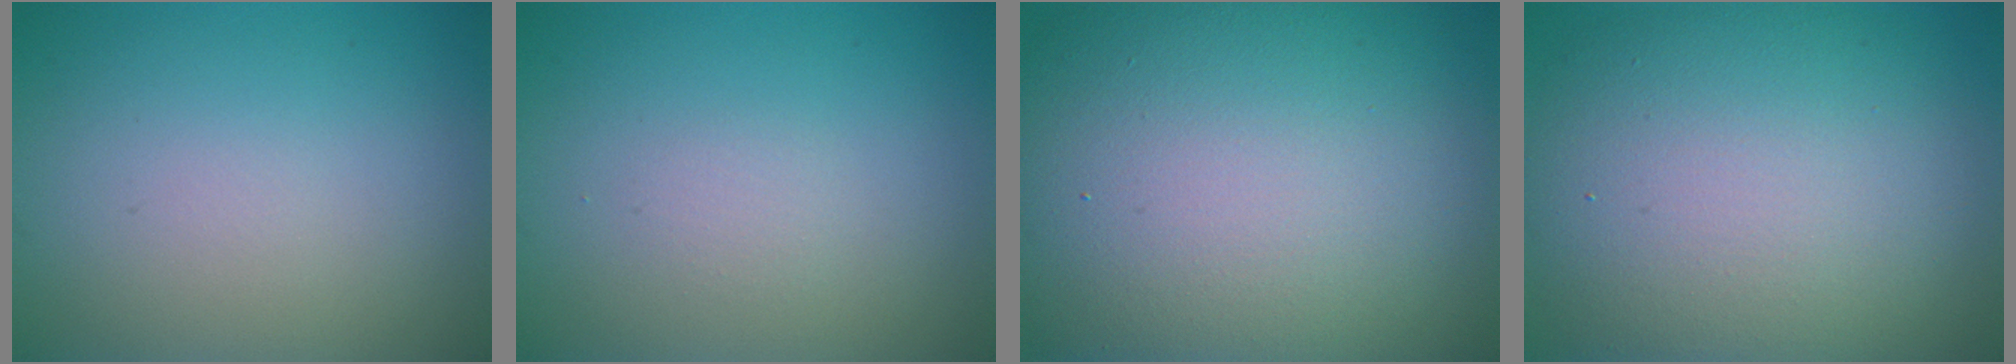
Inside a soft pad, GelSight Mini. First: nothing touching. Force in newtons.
{"total": 0.8, "press": 0.8, "slide": 0.0}
{"total": 19.1, "press": 19.1, "slide": 1.0}
{"total": 13.0, "press": 13.0, "slide": 0.9}